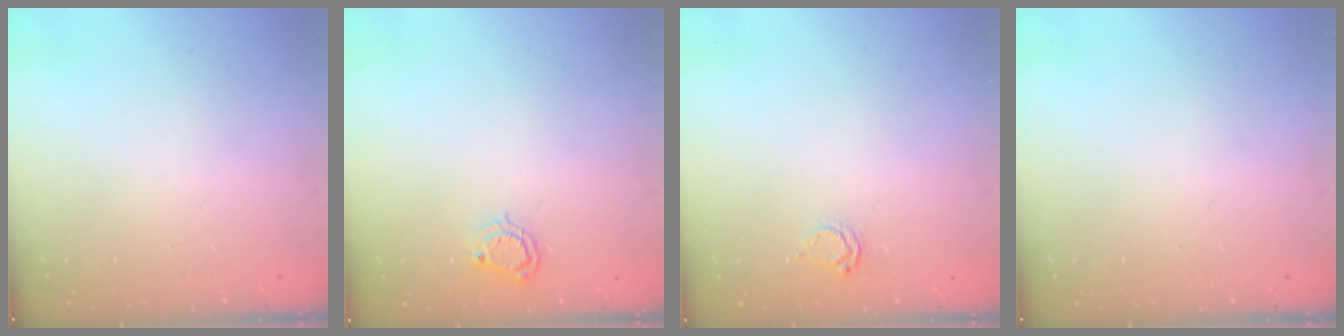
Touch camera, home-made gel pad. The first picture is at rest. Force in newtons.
{"total": 4.5, "press": 4.4, "slide": 0.6}
{"total": 2.5, "press": 2.4, "slide": 0.3}
{"total": 0.0}